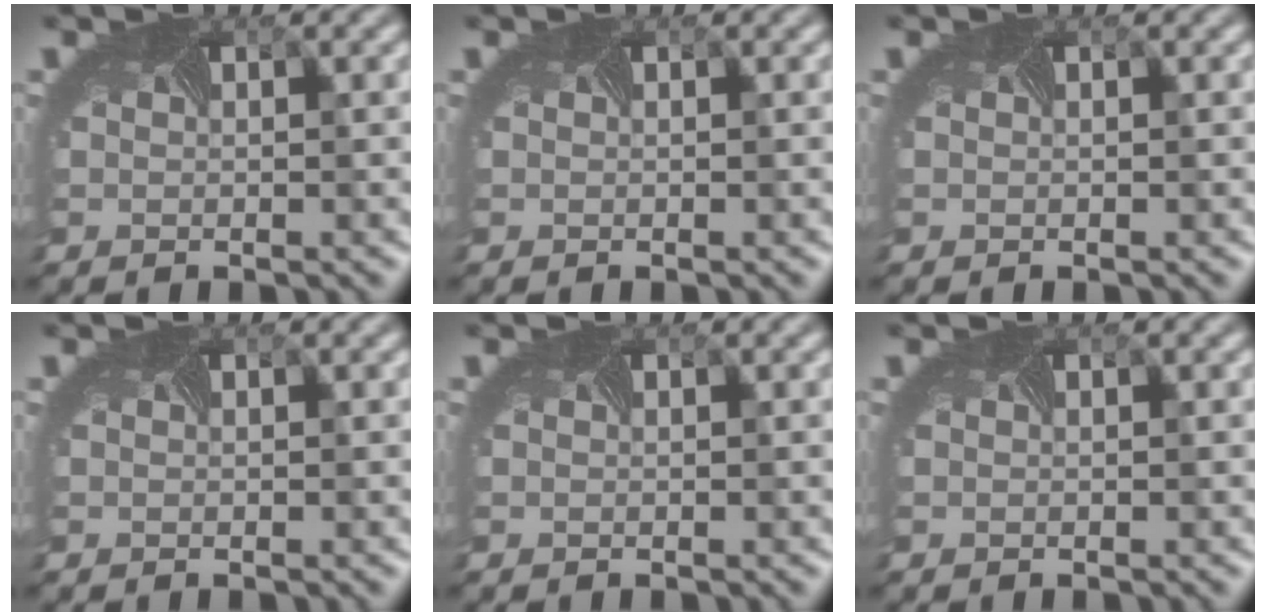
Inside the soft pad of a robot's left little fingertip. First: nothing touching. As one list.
[{"total": 0.0}, {"total": 0.0}, {"total": 0.0}, {"total": 0.0}, {"total": 0.0}]